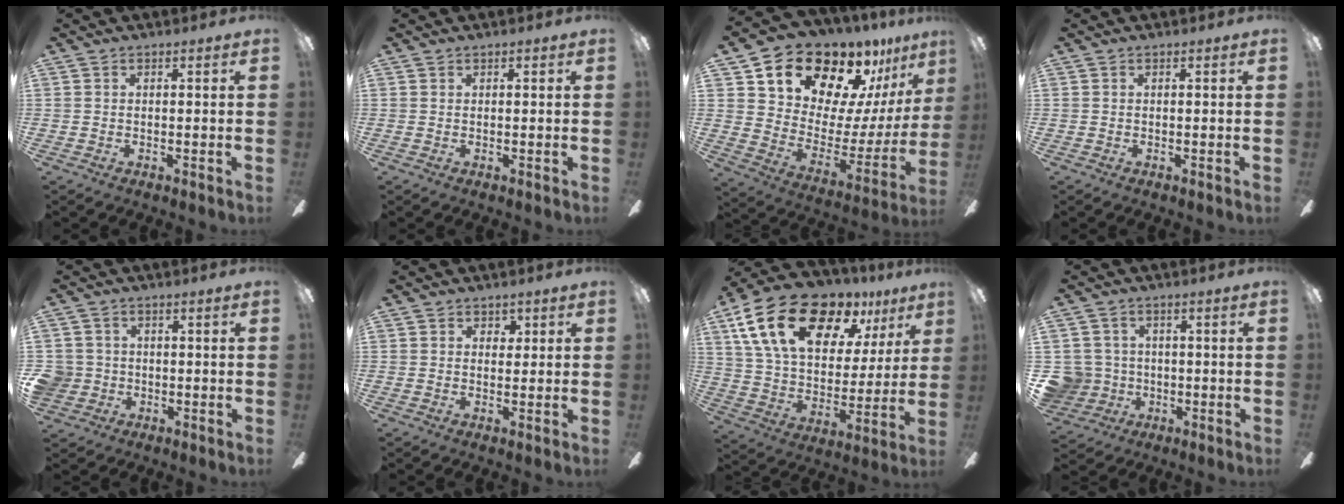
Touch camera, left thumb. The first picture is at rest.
{"total": 0.0}
{"total": 19.3, "force": [16.1, 8.9, 6.0], "torque": [-0.112, -0.125, 0.296]}
{"total": 0.0}
{"total": 5.0, "force": [-0.5, 4.9, 1.1], "torque": [-0.033, 0.012, -0.010]}
{"total": 2.2, "force": [1.1, 1.7, 0.9], "torque": [-0.005, 0.000, 0.015]}
{"total": 23.3, "force": [13.9, 12.2, 14.1], "torque": [-0.250, -0.073, 0.245]}
{"total": 7.6, "force": [-0.7, 7.5, 1.3], "torque": [-0.068, 0.008, -0.009]}